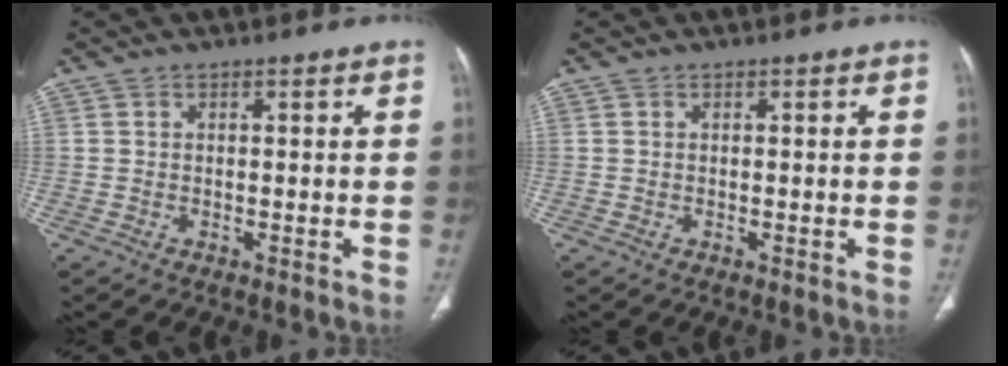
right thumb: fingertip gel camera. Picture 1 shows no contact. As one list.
[{"total": 0.0}]